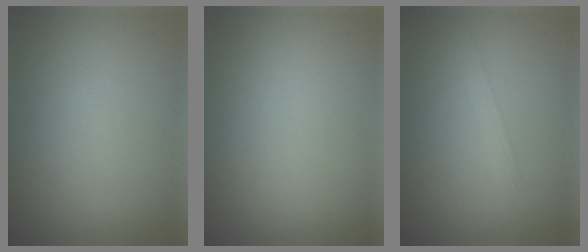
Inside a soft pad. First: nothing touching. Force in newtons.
{"total": 0.0}
{"total": 1.3, "press": 1.3, "slide": 0.0}